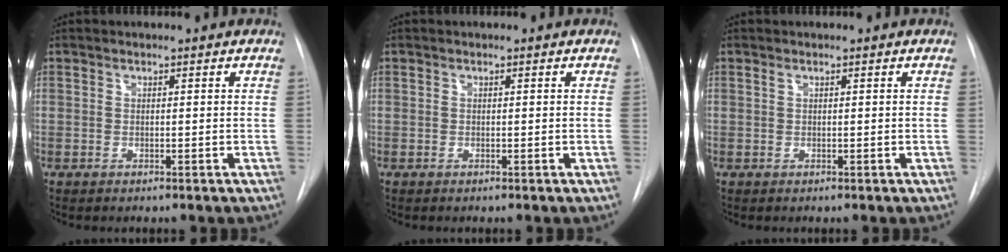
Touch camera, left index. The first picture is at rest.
{"total": 0.0}
{"total": 0.0}